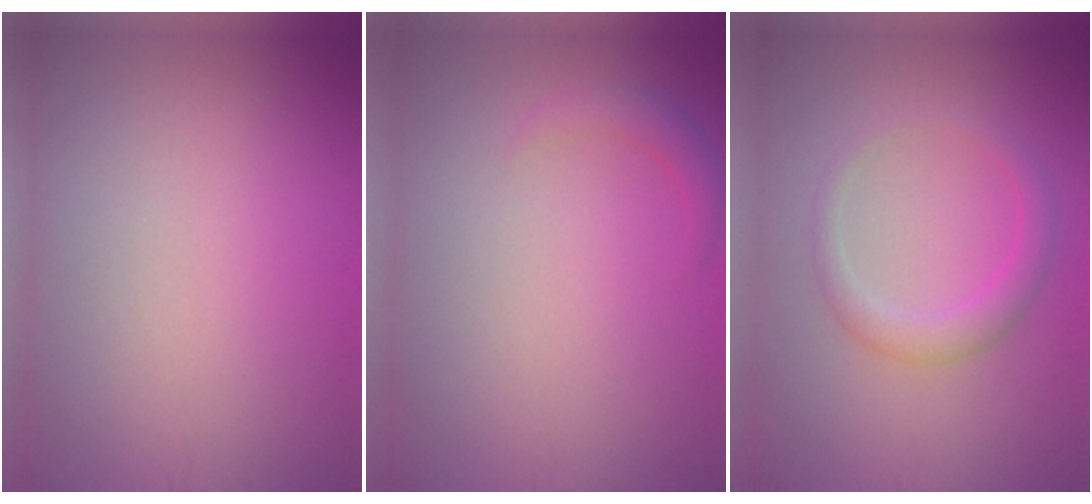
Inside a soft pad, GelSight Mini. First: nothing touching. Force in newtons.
{"total": 1.4, "press": 1.4, "slide": 0.1}
{"total": 2.5, "press": 2.5, "slide": 0.1}